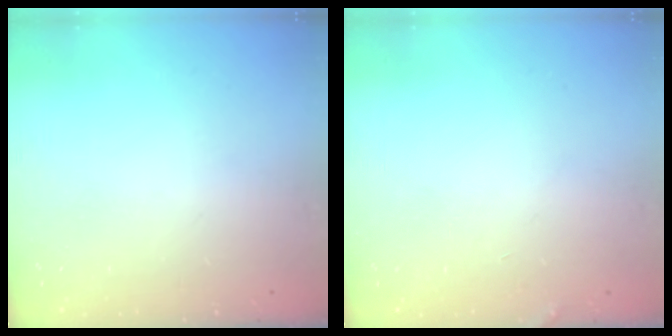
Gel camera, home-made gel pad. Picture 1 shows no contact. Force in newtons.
{"total": 2.0, "press": 2.0, "slide": 0.2}